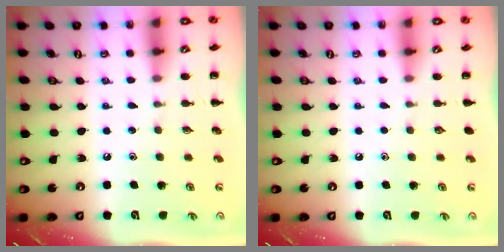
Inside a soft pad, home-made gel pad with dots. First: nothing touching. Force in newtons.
{"total": 0.0}